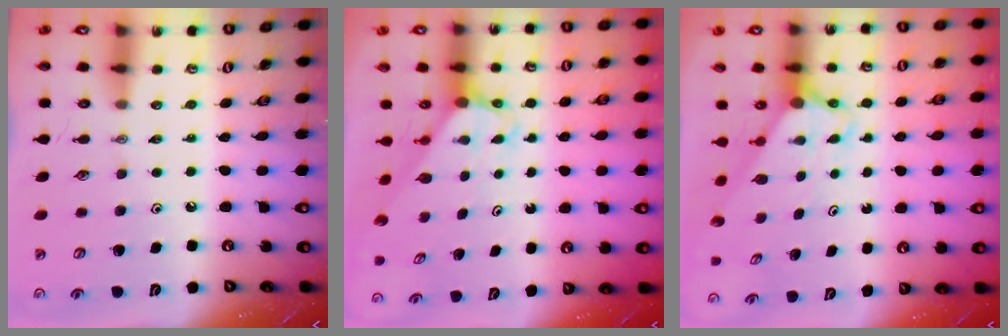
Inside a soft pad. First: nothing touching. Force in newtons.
{"total": 2.8, "press": 2.8, "slide": 0.2}
{"total": 2.8, "press": 2.8, "slide": 0.2}